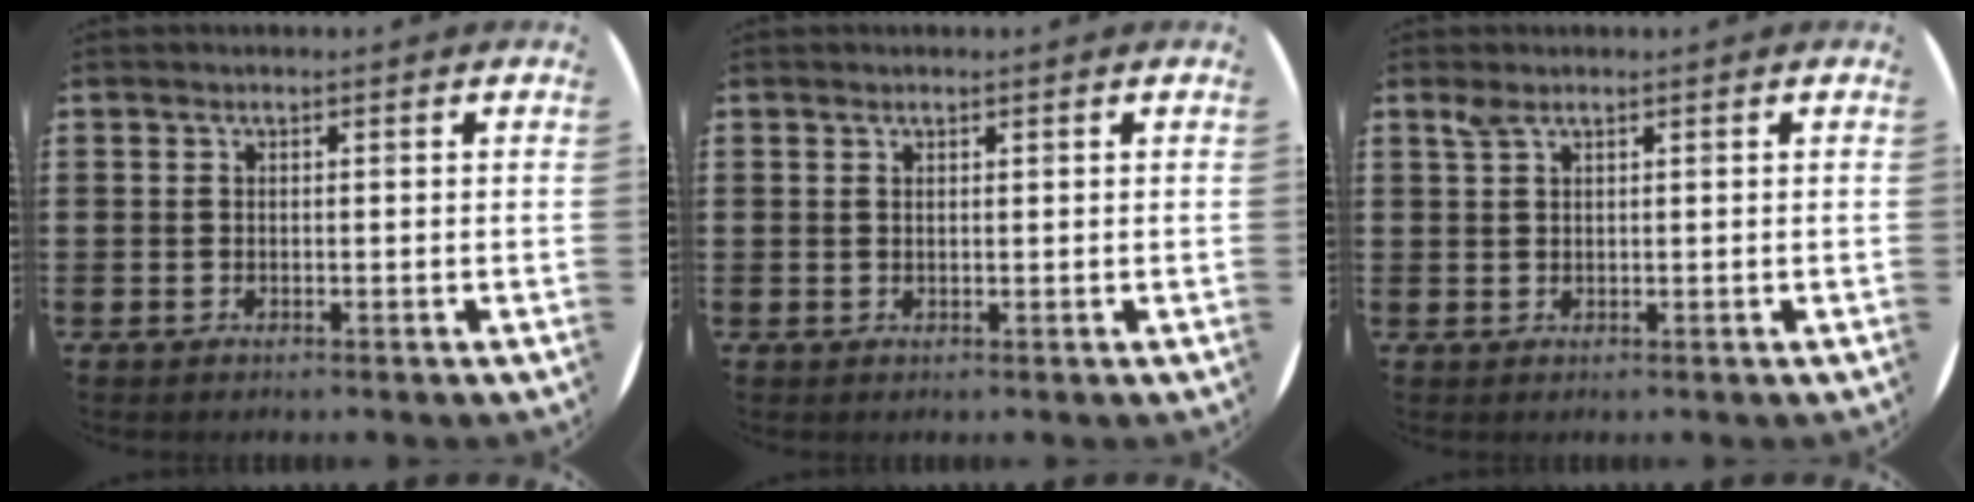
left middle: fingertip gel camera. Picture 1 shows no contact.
{"total": 0.5, "force": [0.4, 0.0, 0.3], "torque": [-0.006, -0.001, 0.009]}
{"total": 1.2, "force": [0.9, 0.4, 0.7], "torque": [-0.015, 0.002, 0.017]}